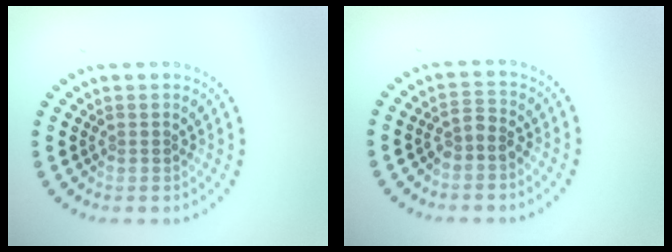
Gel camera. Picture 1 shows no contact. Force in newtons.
{"total": 1.7, "press": 1.4, "slide": 1.0}